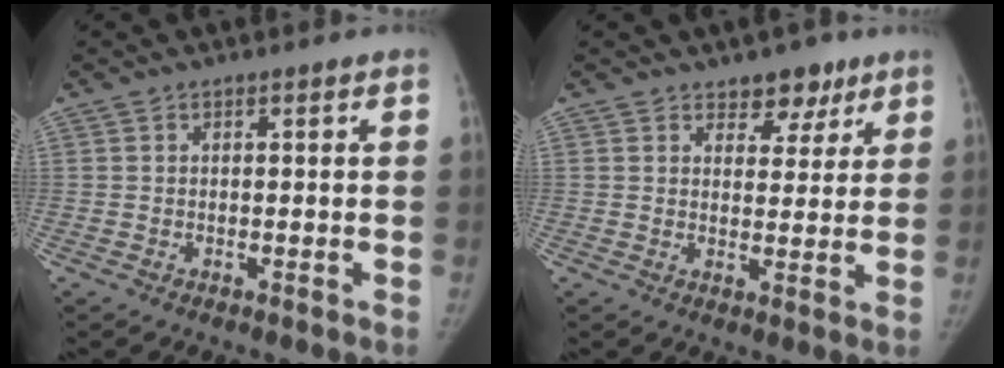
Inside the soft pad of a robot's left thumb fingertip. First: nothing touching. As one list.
[{"total": 5.5, "force": [3.8, 3.4, 2.1], "torque": [0.011, -0.020, 0.055]}]